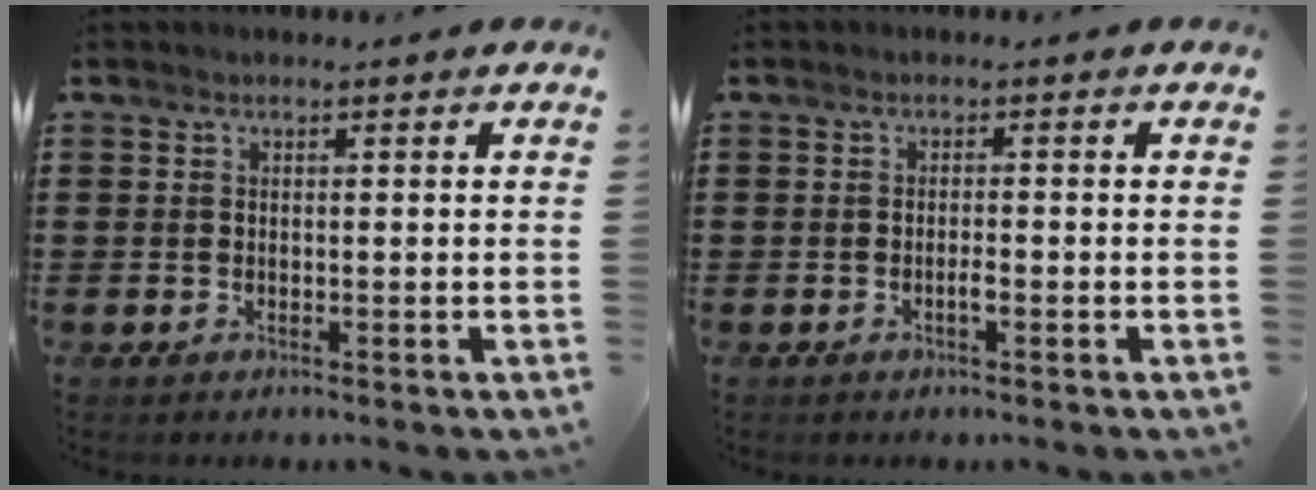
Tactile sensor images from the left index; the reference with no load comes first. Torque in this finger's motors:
{"motor_torque": [0.01, 0.00, 0.03, 0.02]}